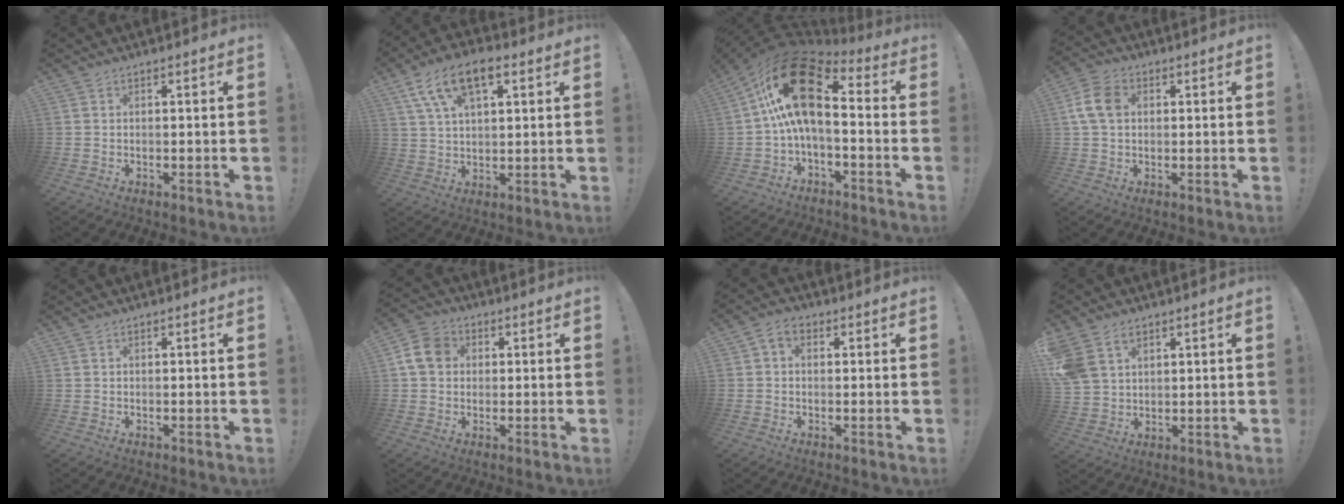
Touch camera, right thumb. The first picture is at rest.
{"total": 12.3, "force": [5.8, 6.2, 8.9], "torque": [-0.161, -0.011, 0.107]}
{"total": 19.9, "force": [4.2, 9.2, 17.1], "torque": [-0.310, -0.011, 0.080]}
{"total": 8.9, "force": [1.6, 6.3, 6.0], "torque": [-0.126, 0.012, 0.034]}
{"total": 0.0}
{"total": 9.5, "force": [2.0, 7.7, 5.2], "torque": [-0.096, 0.008, 0.041]}
{"total": 3.6, "force": [0.4, 2.8, 2.3], "torque": [-0.039, 0.003, 0.009]}
{"total": 8.1, "force": [4.4, 5.8, 3.5], "torque": [-0.066, -0.017, 0.090]}